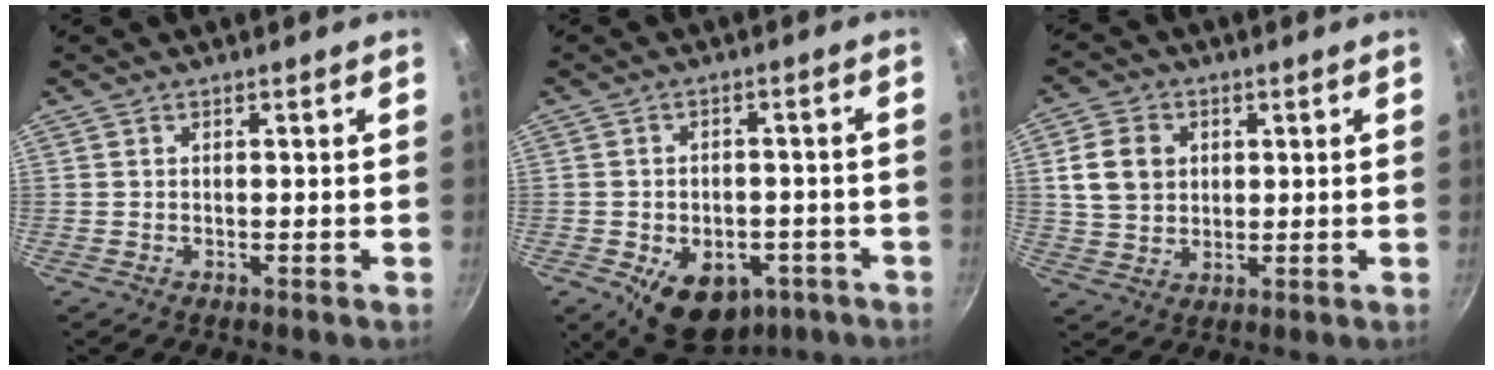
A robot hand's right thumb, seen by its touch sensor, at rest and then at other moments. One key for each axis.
{"total": 13.3, "fx": -5.8, "fy": 9.0, "fz": 8.0, "tx": -0.083, "ty": 0.011, "tz": -0.070}
{"total": 8.6, "fx": 1.8, "fy": 7.0, "fz": 4.7, "tx": -0.068, "ty": 0.000, "tz": 0.033}